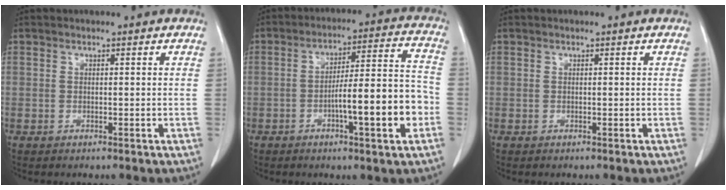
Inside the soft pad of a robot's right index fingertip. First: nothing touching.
{"total": 12.6, "force": [-3.9, 1.3, 11.9], "torque": [-0.180, 0.019, -0.055]}
{"total": 0.0}